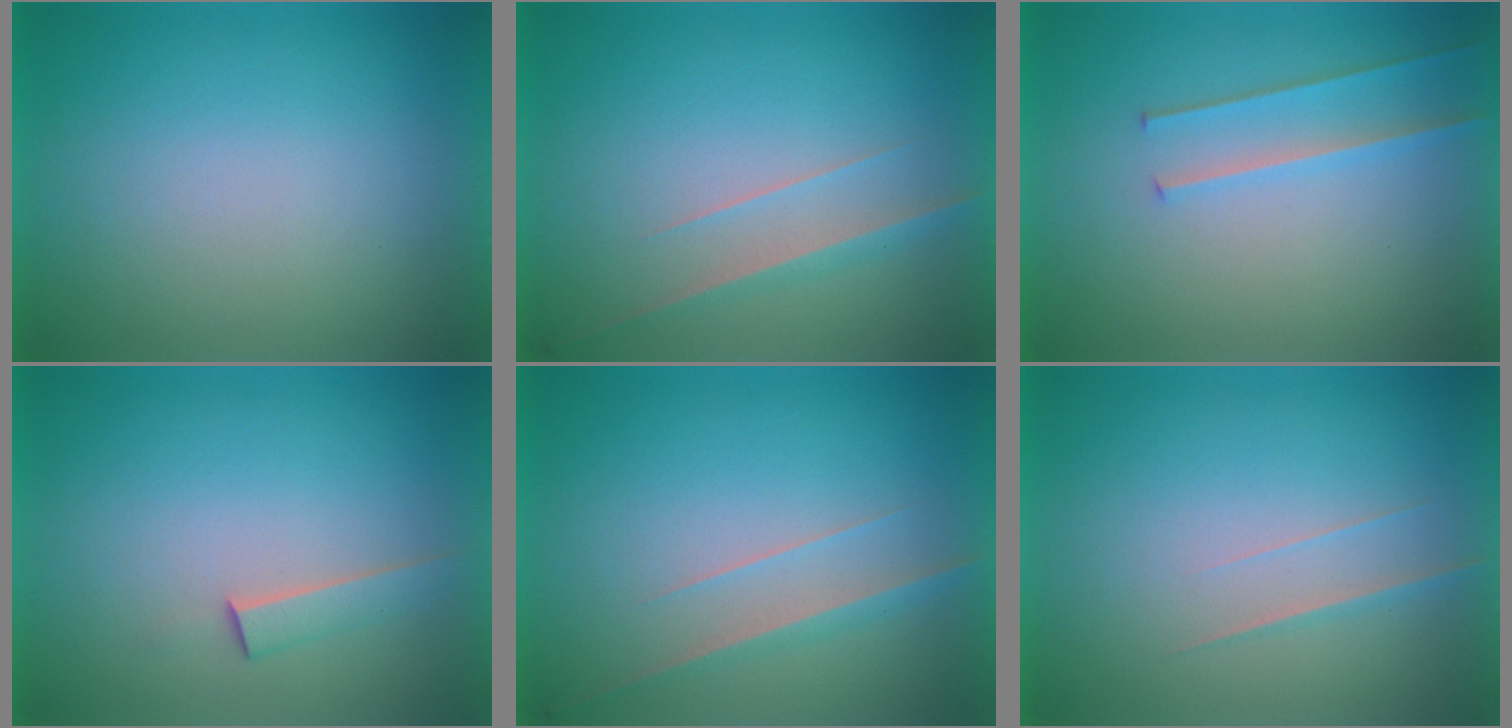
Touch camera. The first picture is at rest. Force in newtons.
{"total": 2.8}
{"total": 2.2}
{"total": 1.8}
{"total": 2.8}
{"total": 1.9}